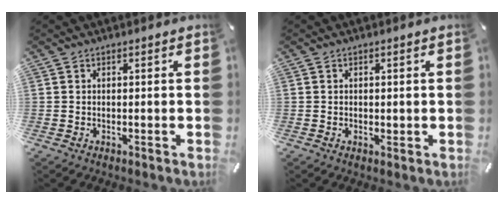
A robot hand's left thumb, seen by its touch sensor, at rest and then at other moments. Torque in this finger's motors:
{"motor_torque": [-0.06, -0.12, 0.10, -0.09, 0.02]}